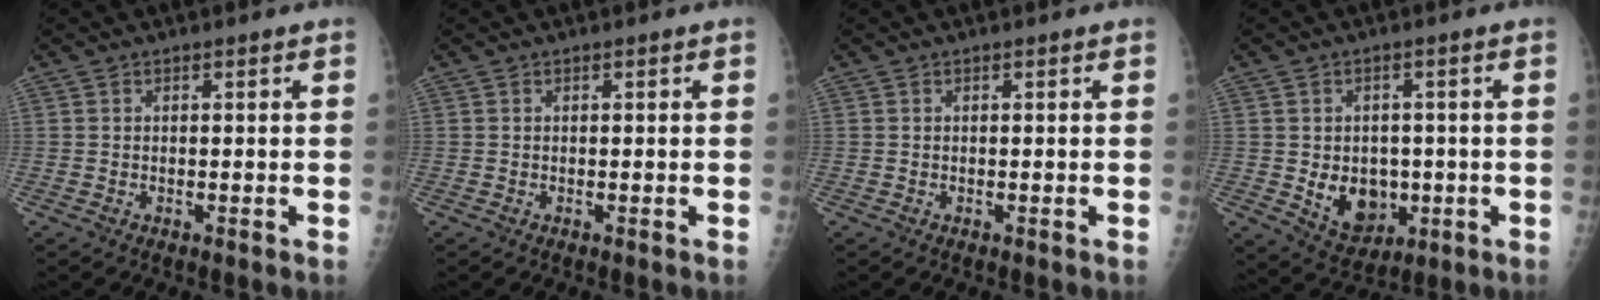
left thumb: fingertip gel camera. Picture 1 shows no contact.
{"total": 0.0}
{"total": 0.0}
{"total": 8.8, "force": [-1.3, 6.8, 5.4], "torque": [-0.048, -0.005, -0.002]}